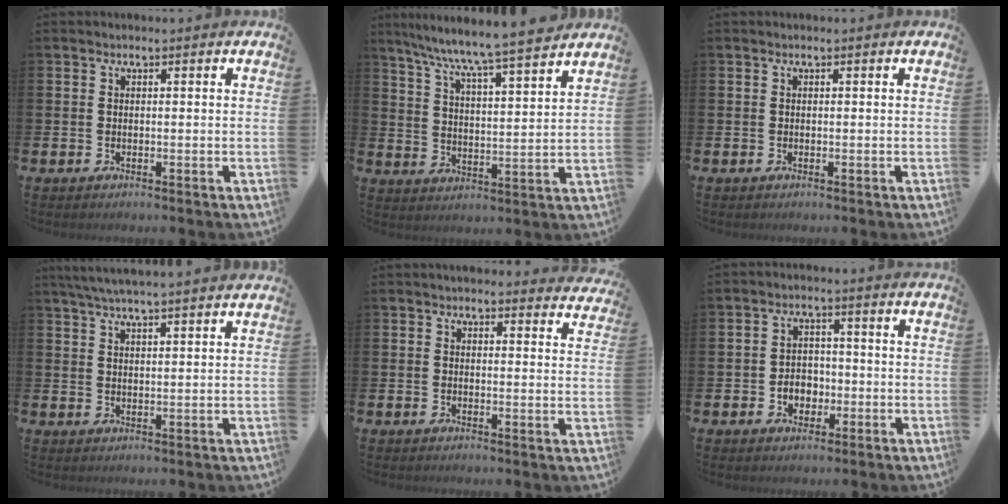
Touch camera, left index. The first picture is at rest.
{"total": 7.7, "force": [7.3, -0.3, 2.5], "torque": [-0.080, -0.054, 0.125]}
{"total": 0.0}
{"total": 4.6, "force": [4.4, -0.4, 1.3], "torque": [-0.044, -0.011, 0.081]}
{"total": 2.9, "force": [2.9, 0.4, 0.2], "torque": [0.002, -0.017, 0.050]}
{"total": 3.3, "force": [-1.1, 2.7, 1.5], "torque": [-0.022, 0.002, -0.029]}